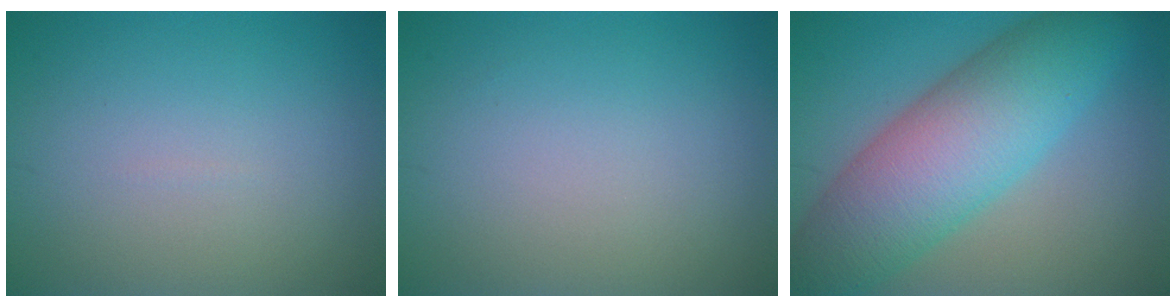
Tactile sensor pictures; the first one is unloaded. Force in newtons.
{"total": 0.0}
{"total": 10.5, "press": 10.5, "slide": 0.3}